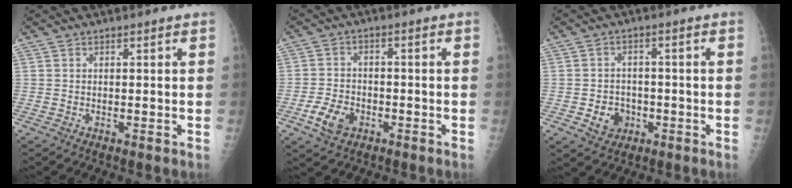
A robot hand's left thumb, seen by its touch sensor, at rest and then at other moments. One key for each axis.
{"total": 6.1, "fx": -2.8, "fy": 4.2, "fz": 3.4, "tx": -0.058, "ty": 0.012, "tz": -0.049}
{"total": 5.3, "fx": -1.8, "fy": 4.5, "fz": 2.2, "tx": -0.013, "ty": 0.011, "tz": -0.024}